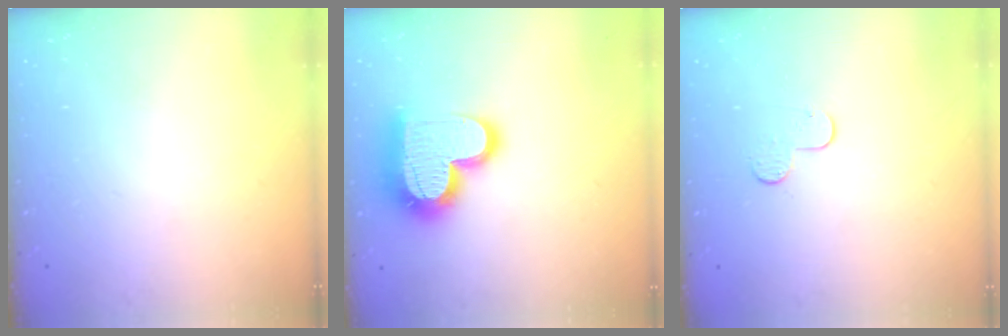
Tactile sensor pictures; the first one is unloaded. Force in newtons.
{"total": 19.2, "press": 19.2, "slide": 1.5}
{"total": 6.5, "press": 6.4, "slide": 0.4}